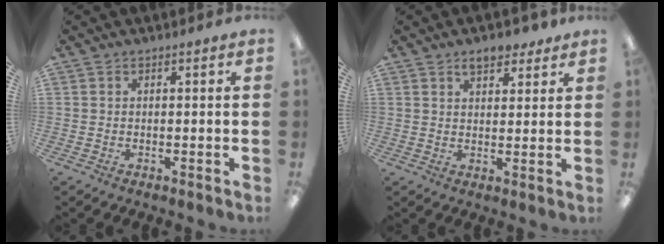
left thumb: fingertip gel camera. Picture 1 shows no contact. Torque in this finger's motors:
{"motor_torque": [1.47, 0.55, 0.92, -1.00, 0.09]}